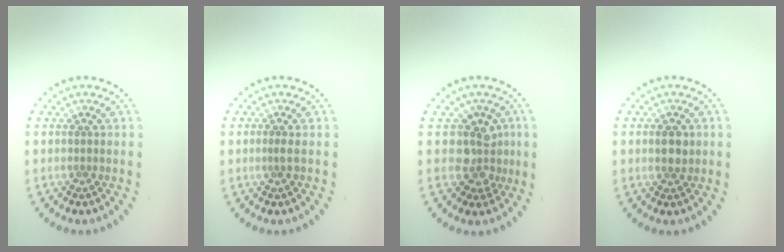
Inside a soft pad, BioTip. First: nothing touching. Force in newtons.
{"total": 0.6, "press": 0.3, "slide": 0.5}
{"total": 3.3, "press": 2.7, "slide": 1.9}
{"total": 1.9, "press": 1.9, "slide": 0.3}